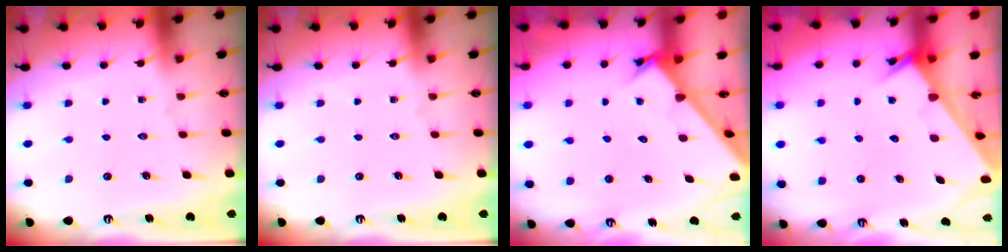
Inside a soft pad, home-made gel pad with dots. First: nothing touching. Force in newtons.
{"total": 0.0}
{"total": 2.7, "press": 2.7, "slide": 0.3}
{"total": 2.0, "press": 2.0, "slide": 0.1}